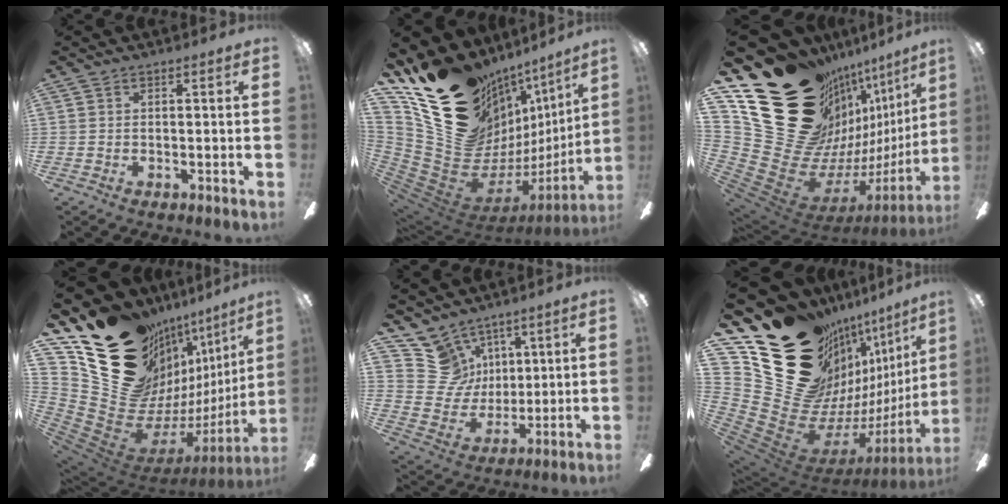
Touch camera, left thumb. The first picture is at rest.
{"total": 25.5, "force": [11.7, 18.2, 13.6], "torque": [-0.197, -0.117, 0.275]}
{"total": 31.5, "force": [15.6, 21.5, 17.0], "torque": [-0.239, -0.181, 0.382]}
{"total": 23.8, "force": [13.4, 15.9, 11.5], "torque": [-0.165, -0.133, 0.308]}
{"total": 12.1, "force": [6.5, 9.9, 2.3], "torque": [-0.053, -0.046, 0.137]}
{"total": 27.9, "force": [14.6, 18.7, 14.5], "torque": [-0.203, -0.170, 0.354]}